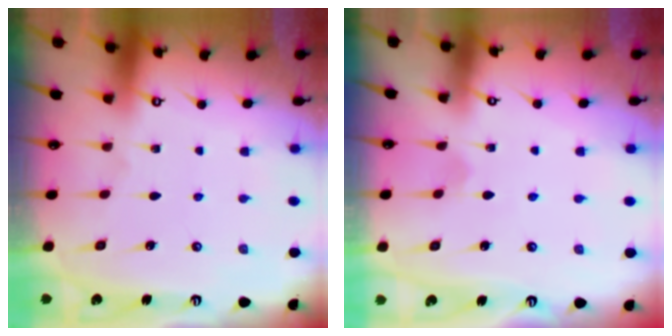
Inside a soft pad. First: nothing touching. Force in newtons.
{"total": 2.7, "press": 2.7, "slide": 0.1}